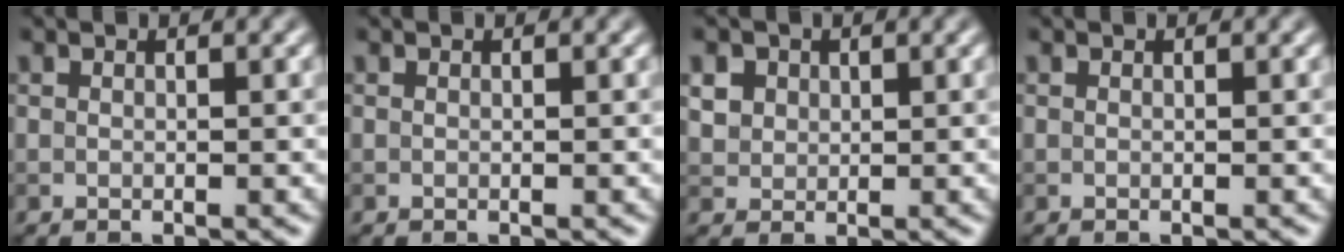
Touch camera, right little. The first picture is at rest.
{"total": 0.0}
{"total": 3.0, "force": [1.3, 2.4, 1.2], "torque": [-0.039, 0.006, 0.036]}
{"total": 0.0}